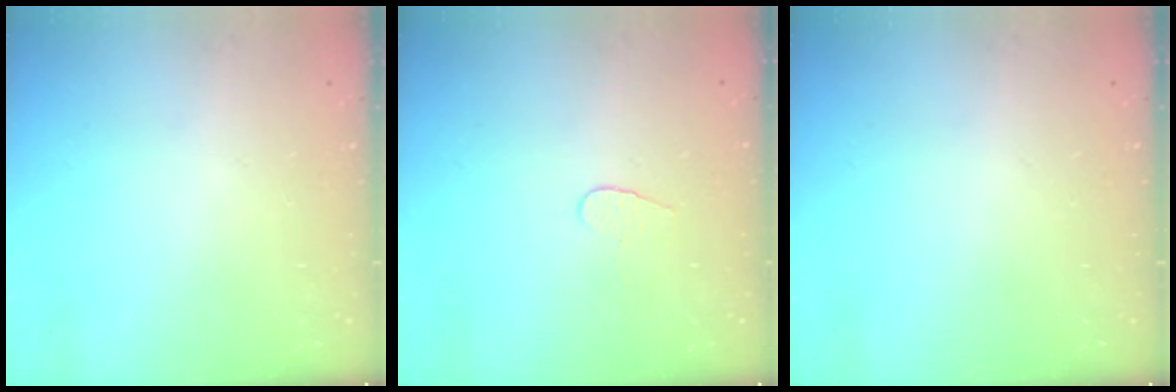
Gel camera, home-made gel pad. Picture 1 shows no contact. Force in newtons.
{"total": 3.6, "press": 3.6, "slide": 0.3}
{"total": 0.0}